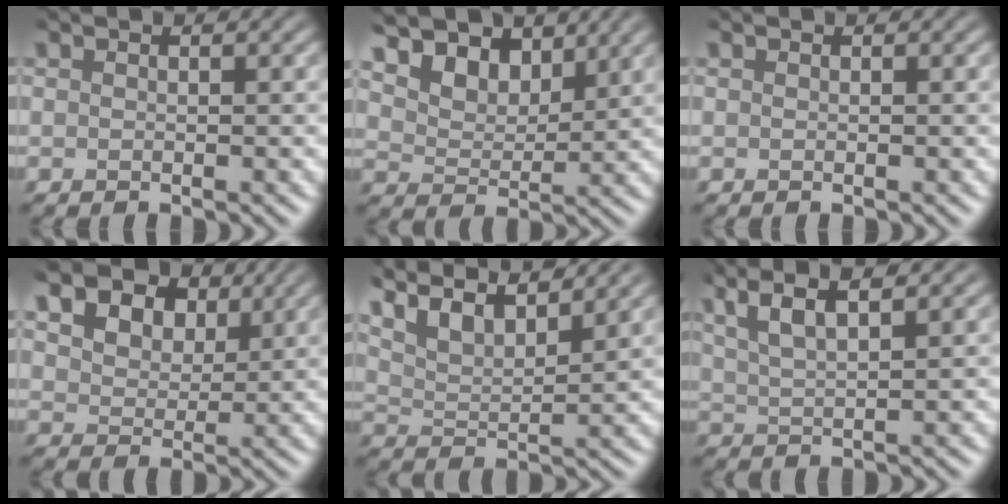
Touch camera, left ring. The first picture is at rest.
{"total": 8.9, "force": [5.9, 5.2, 4.2], "torque": [-0.106, 0.017, 0.094]}
{"total": 0.0}
{"total": 13.7, "force": [7.5, 8.8, 7.3], "torque": [-0.141, 0.046, 0.121]}
{"total": 8.8, "force": [6.9, 2.5, 4.8], "torque": [-0.096, 0.026, 0.094]}
{"total": 4.6, "force": [2.8, 1.1, 3.5], "torque": [-0.069, 0.020, 0.050]}